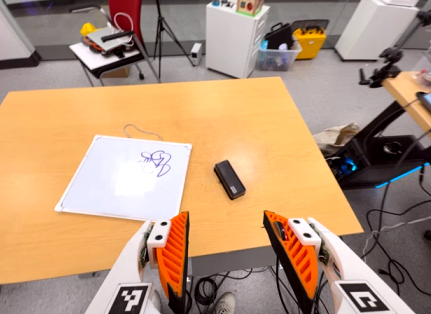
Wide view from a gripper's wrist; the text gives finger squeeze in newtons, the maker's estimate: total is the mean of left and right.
{"total": 0.0}